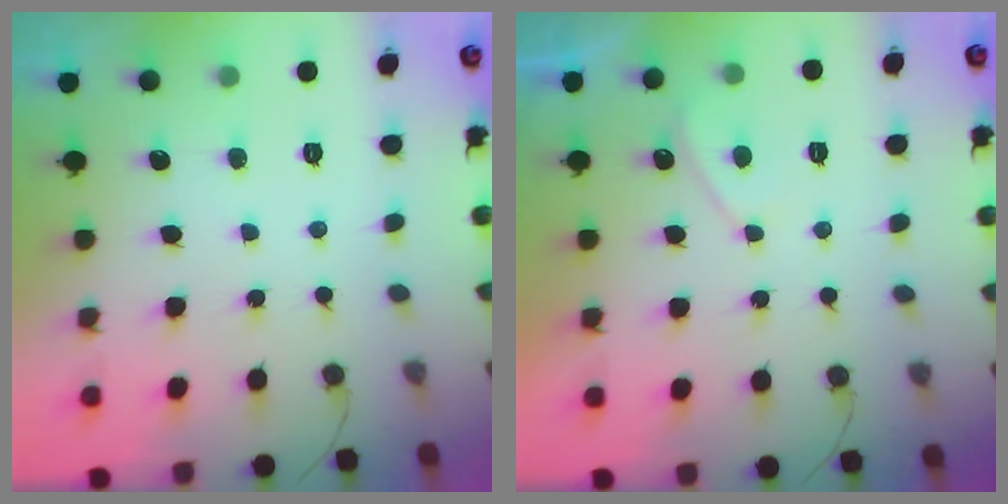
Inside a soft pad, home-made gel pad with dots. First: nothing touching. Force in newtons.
{"total": 2.3, "press": 2.2, "slide": 0.5}